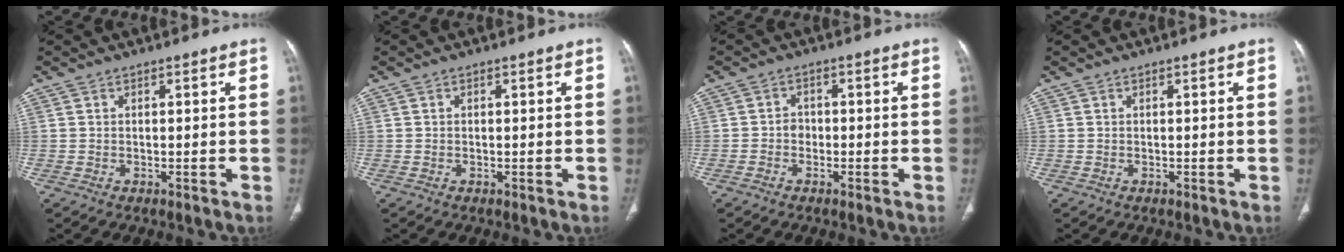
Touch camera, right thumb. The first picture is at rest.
{"total": 0.0}
{"total": 1.9, "force": [-0.7, 1.6, 0.7], "torque": [0.005, 0.009, -0.018]}
{"total": 0.0}